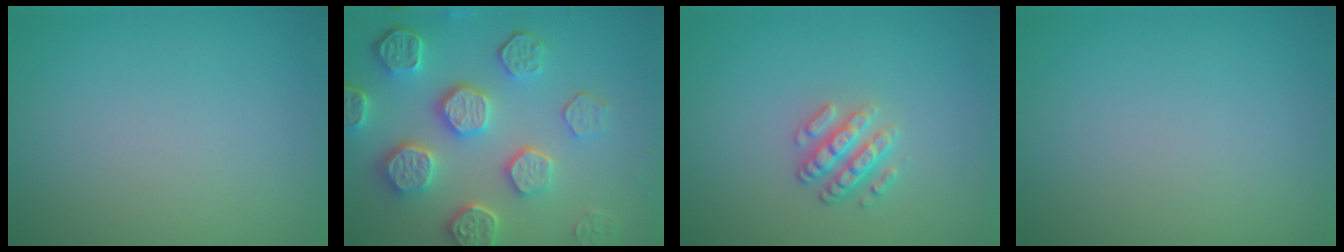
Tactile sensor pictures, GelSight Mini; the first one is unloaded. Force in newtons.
{"total": 7.3, "press": 5.7, "slide": 4.5}
{"total": 2.5, "press": 2.4, "slide": 0.7}
{"total": 0.0}